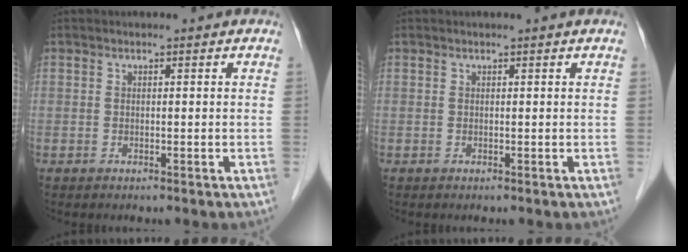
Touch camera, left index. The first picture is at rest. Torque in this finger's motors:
{"motor_torque": [-0.09, -0.26, 0.02, 0.01]}